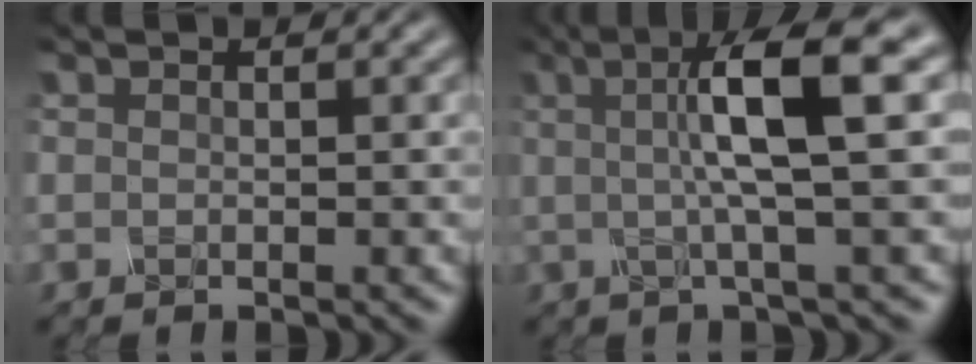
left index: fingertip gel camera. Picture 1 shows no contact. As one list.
[{"total": 7.7, "force": [1.4, 1.2, 7.4], "torque": [-0.115, 0.015, 0.020]}]